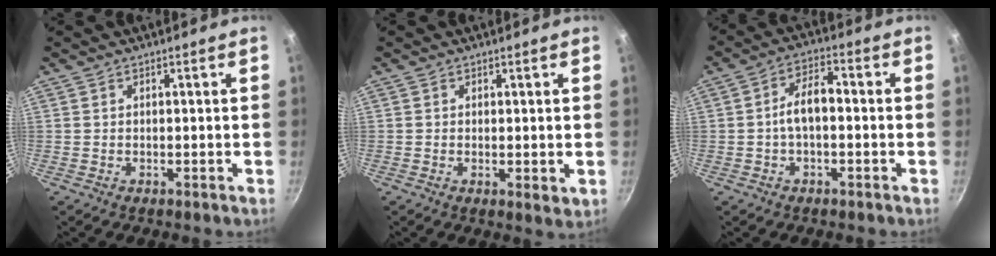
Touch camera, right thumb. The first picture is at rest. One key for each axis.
{"total": 2.1, "fx": 0.2, "fy": 0.9, "fz": 1.9, "tx": -0.029, "ty": -0.008, "tz": 0.001}
{"total": 6.5, "fx": -0.8, "fy": 3.3, "fz": 5.5, "tx": -0.087, "ty": 0.032, "tz": -0.020}